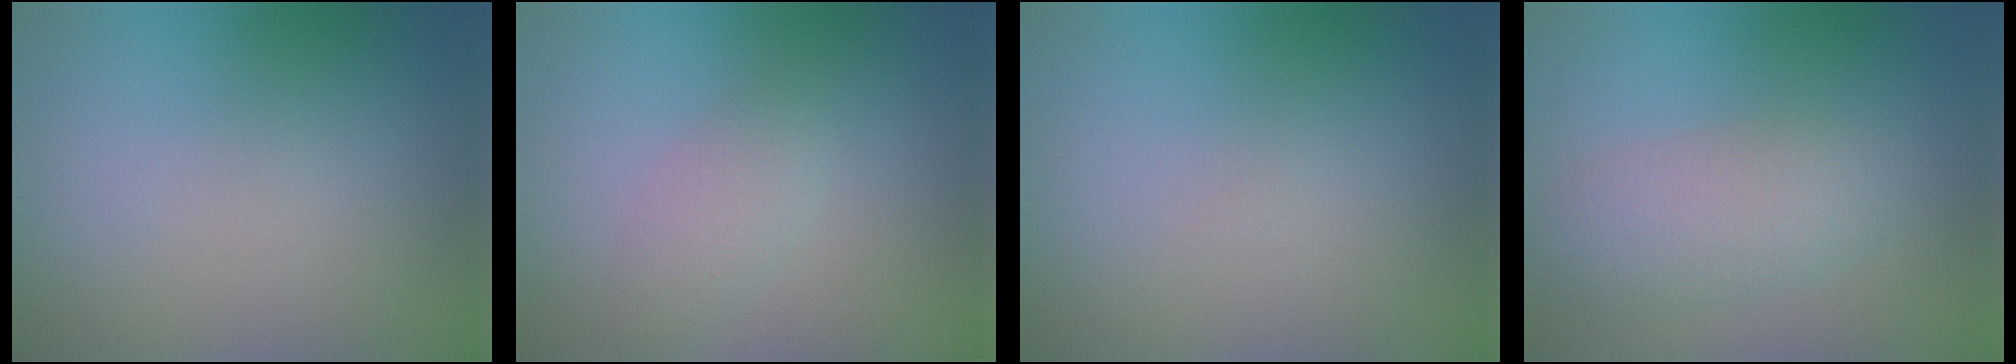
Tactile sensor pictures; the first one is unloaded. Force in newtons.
{"total": 1.8, "press": 1.8, "slide": 0.0}
{"total": 0.0}
{"total": 3.5, "press": 3.5, "slide": 0.0}